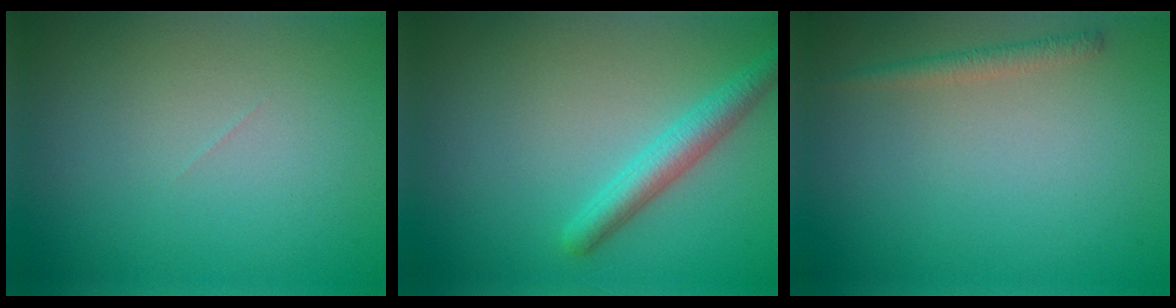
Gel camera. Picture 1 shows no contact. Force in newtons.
{"total": 2.9, "press": 2.9, "slide": 0.1}
{"total": 1.4, "press": 1.4, "slide": 0.1}